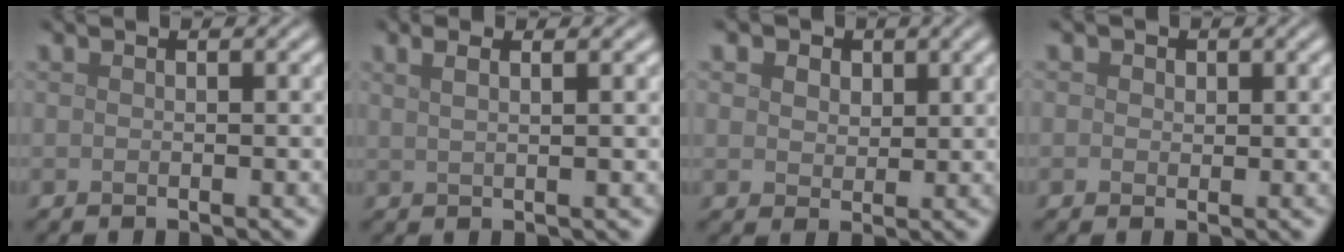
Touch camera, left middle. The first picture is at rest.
{"total": 3.3, "force": [1.8, 1.4, 2.4], "torque": [-0.020, 0.012, 0.001]}
{"total": 5.3, "force": [2.9, 3.6, 2.6], "torque": [-0.060, 0.008, 0.034]}
{"total": 1.1, "force": [0.4, 1.0, 0.4], "torque": [-0.004, 0.000, 0.000]}